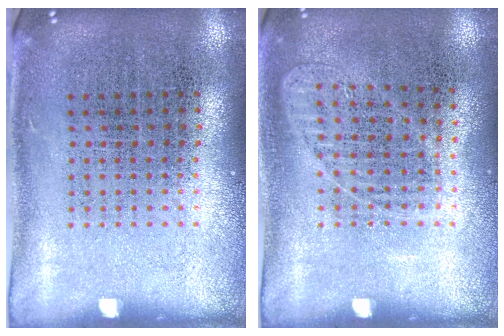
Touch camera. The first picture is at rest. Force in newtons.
{"total": 1.0, "press": 0.9, "slide": 0.3}